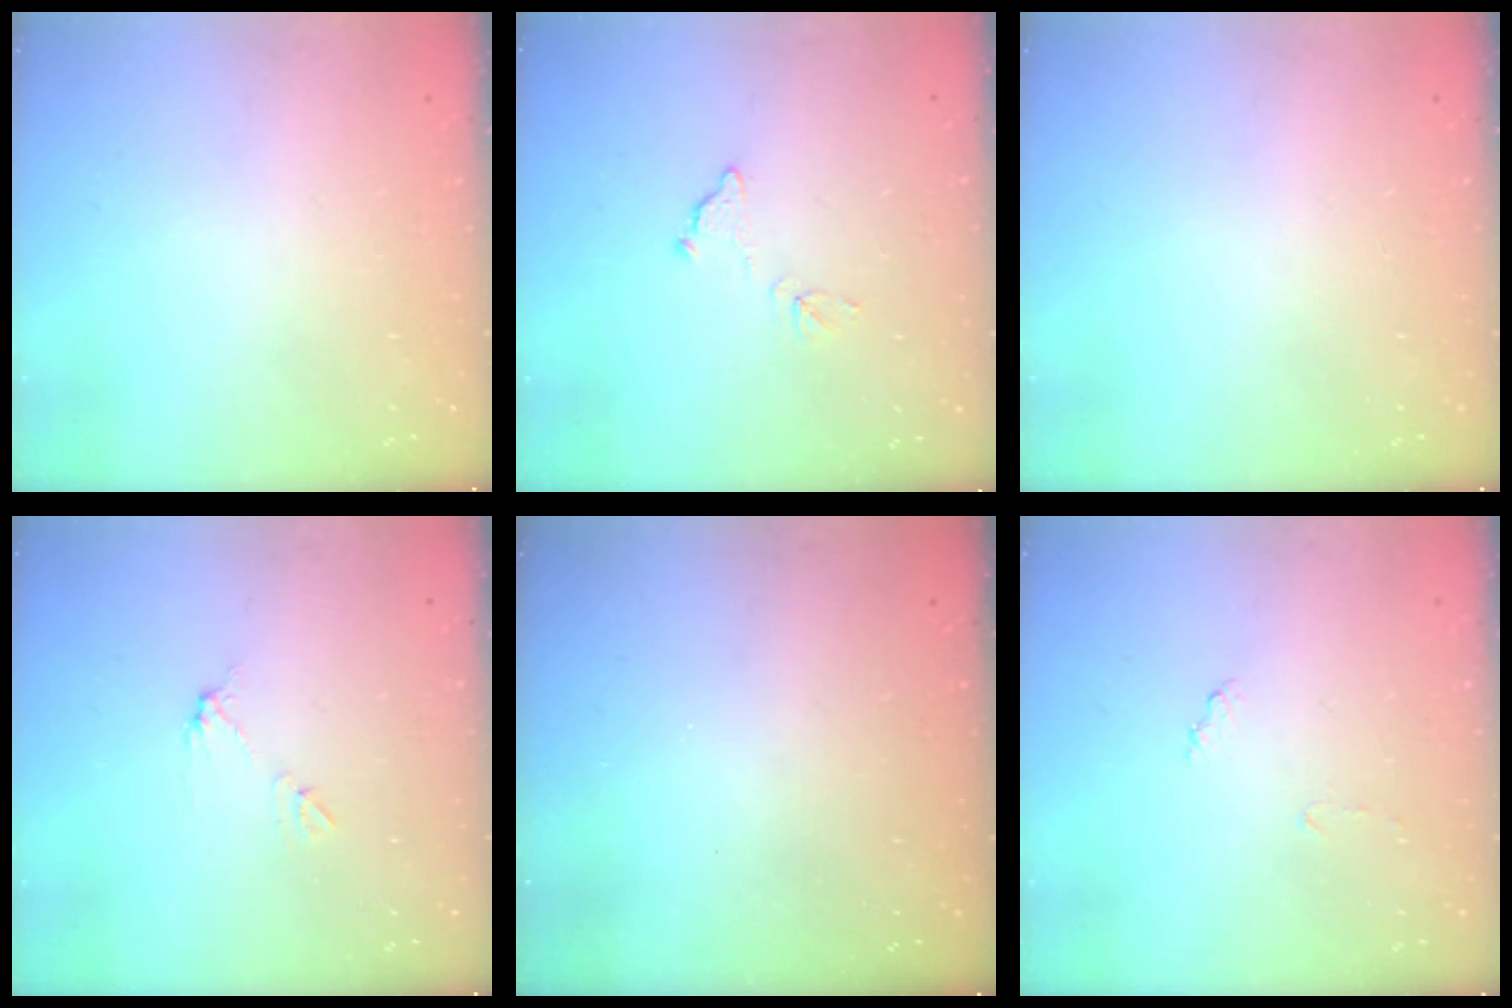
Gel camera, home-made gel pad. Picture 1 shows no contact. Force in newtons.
{"total": 7.7, "press": 7.7, "slide": 0.4}
{"total": 0.0}
{"total": 5.2, "press": 5.1, "slide": 0.3}
{"total": 2.9, "press": 2.8, "slide": 1.0}
{"total": 6.9, "press": 6.9, "slide": 0.5}